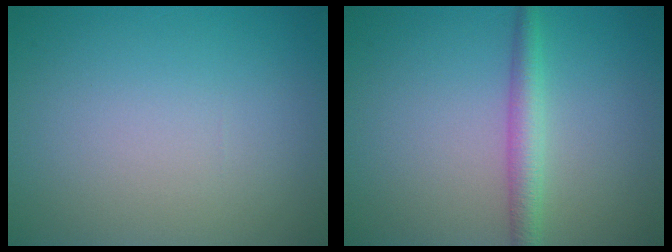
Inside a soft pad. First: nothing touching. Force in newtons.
{"total": 2.6, "press": 2.6, "slide": 0.1}